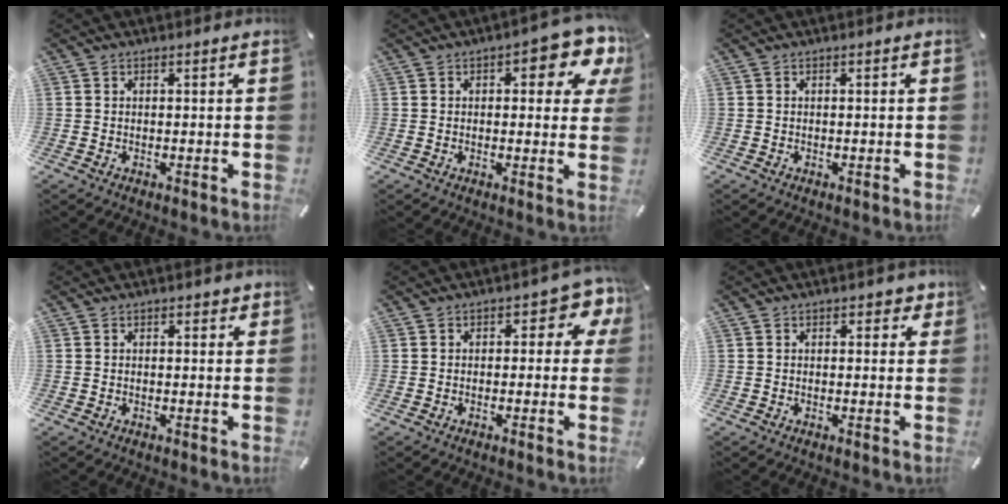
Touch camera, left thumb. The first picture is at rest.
{"total": 10.2, "force": [4.9, 4.2, 7.8], "torque": [-0.094, -0.028, 0.075]}
{"total": 0.0}
{"total": 0.7, "force": [0.1, 0.5, 0.4], "torque": [0.000, 0.002, -0.001]}
{"total": 6.0, "force": [1.7, 3.4, 4.7], "torque": [-0.054, -0.008, 0.021]}
{"total": 1.9, "force": [0.6, 1.3, 1.2], "torque": [-0.008, 0.001, 0.006]}